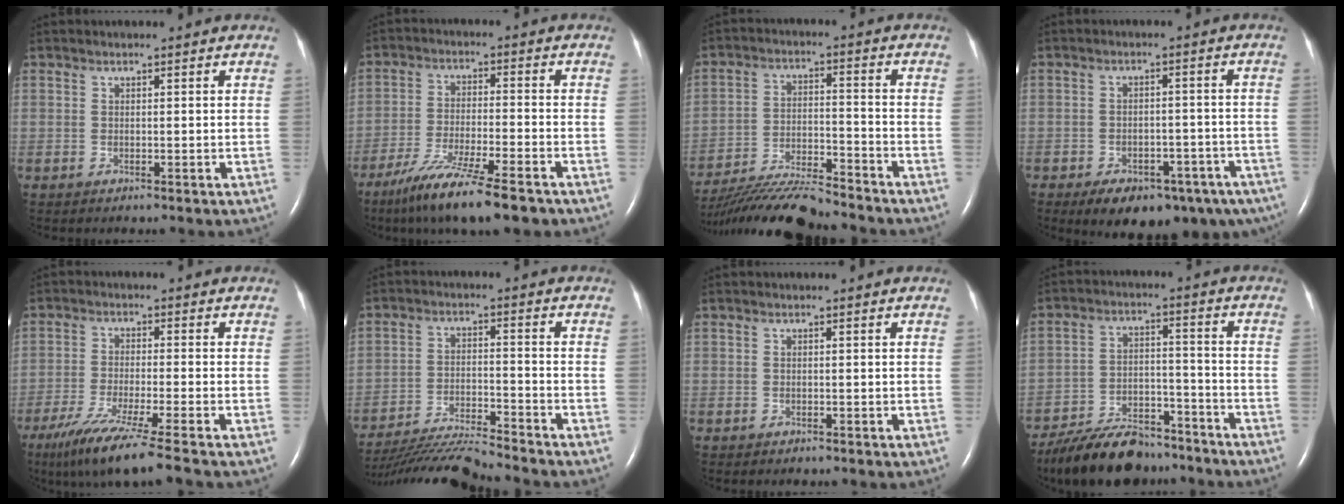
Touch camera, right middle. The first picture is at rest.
{"total": 13.5, "force": [-10.0, 1.2, 9.0], "torque": [-0.166, -0.041, -0.169]}
{"total": 15.0, "force": [-13.9, 0.7, 5.6], "torque": [-0.109, -0.015, -0.236]}
{"total": 15.9, "force": [-10.7, 8.1, 8.6], "torque": [-0.107, 0.007, -0.131]}
{"total": 10.6, "force": [-7.8, -1.3, 7.0], "torque": [-0.122, -0.039, -0.132]}
{"total": 12.4, "force": [-11.9, -1.2, 3.3], "torque": [-0.056, -0.013, -0.207]}
{"total": 0.0}
{"total": 13.8, "force": [-11.9, 4.6, 5.3], "torque": [-0.086, 0.010, -0.193]}